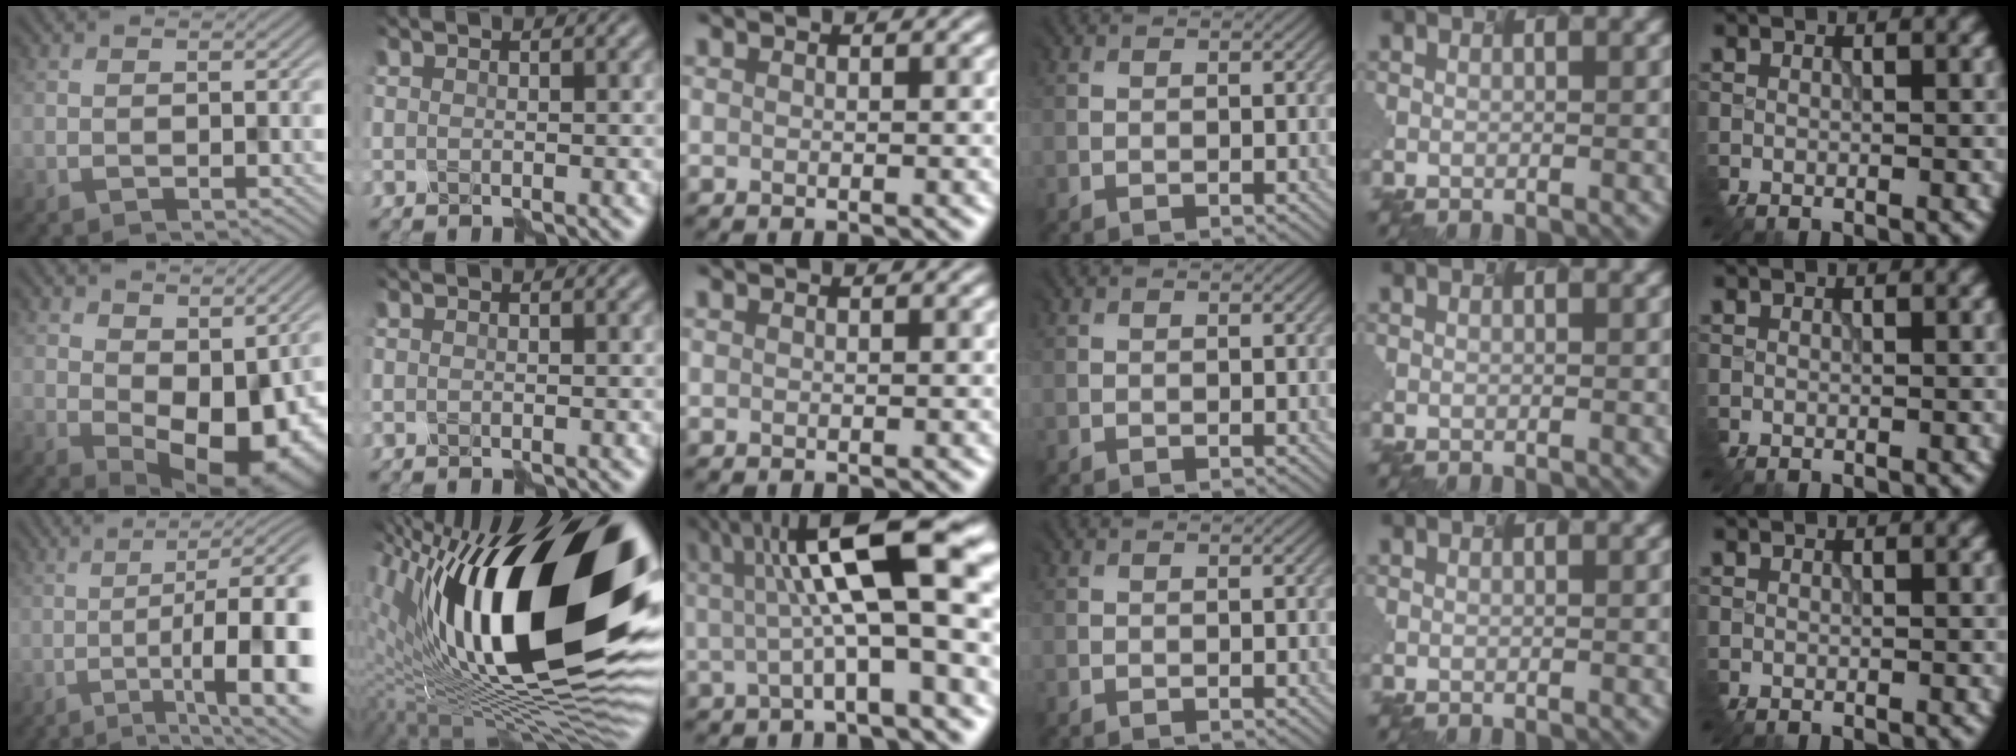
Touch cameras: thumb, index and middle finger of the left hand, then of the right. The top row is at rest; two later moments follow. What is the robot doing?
{"motion": "shake", "object": "plastic piggy bank"}